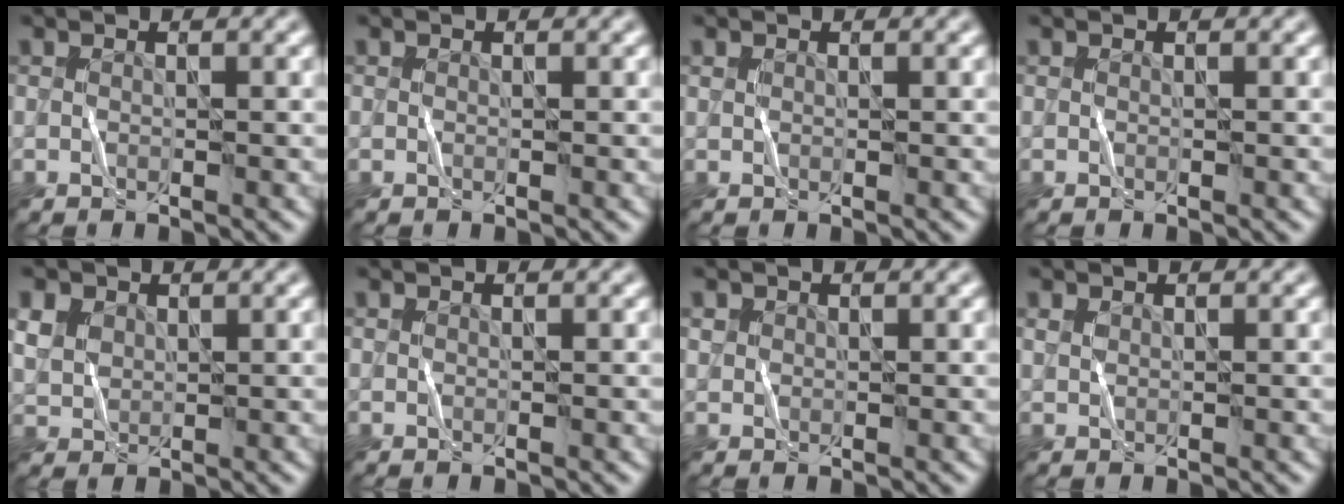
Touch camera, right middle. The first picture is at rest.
{"total": 0.0}
{"total": 0.0}
{"total": 0.0}
{"total": 2.5, "force": [1.4, 1.9, 0.7], "torque": [-0.028, 0.007, 0.025]}
{"total": 0.0}
{"total": 0.7, "force": [0.5, 0.4, -0.2], "torque": [0.003, 0.000, 0.008]}
{"total": 0.5, "force": [0.4, 0.3, 0.0], "torque": [-0.004, 0.000, 0.012]}